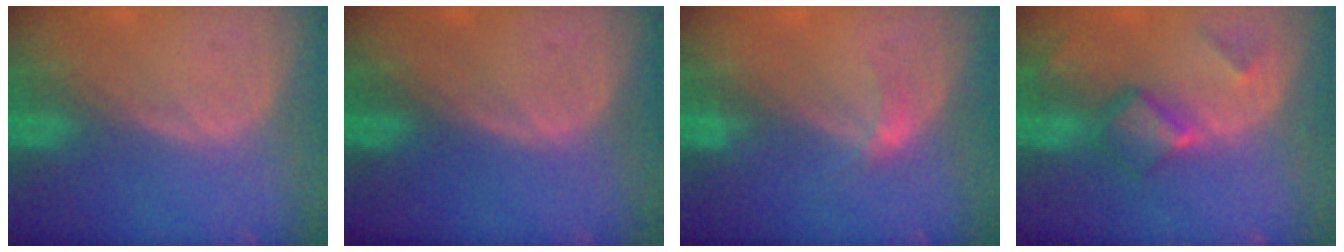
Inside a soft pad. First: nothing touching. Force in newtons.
{"total": 0.0}
{"total": 1.7, "press": 1.7, "slide": 0.2}
{"total": 5.5, "press": 5.0, "slide": 2.2}